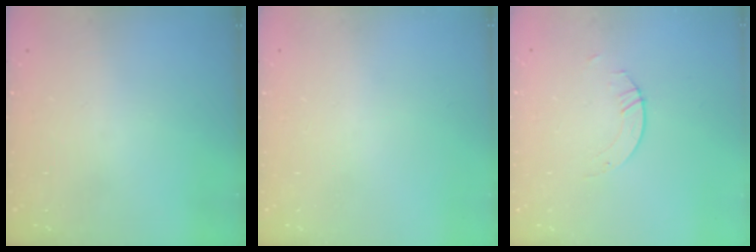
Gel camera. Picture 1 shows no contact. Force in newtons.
{"total": 0.0}
{"total": 2.1, "press": 2.1, "slide": 0.1}